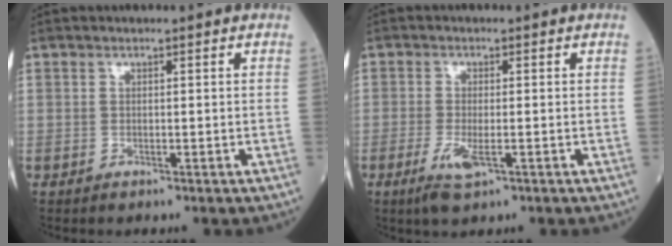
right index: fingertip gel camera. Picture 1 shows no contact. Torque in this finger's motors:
{"motor_torque": [-0.01, 0.03, 0.01, 0.03]}